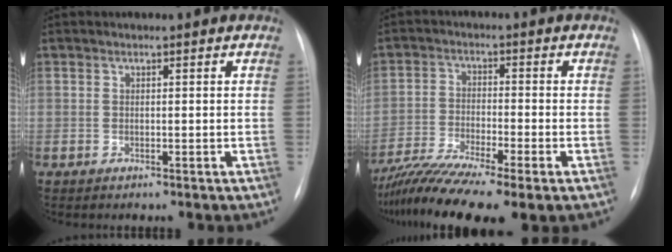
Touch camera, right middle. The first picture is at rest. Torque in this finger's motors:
{"motor_torque": [1.20, -0.93, 0.32, 0.18]}